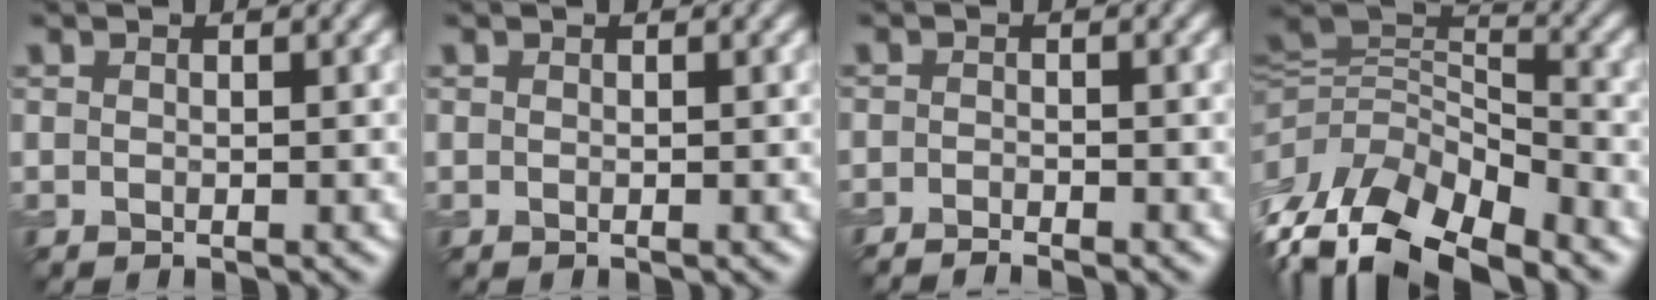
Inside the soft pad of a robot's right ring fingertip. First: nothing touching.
{"total": 0.0}
{"total": 2.2, "force": [-1.9, 0.3, 1.0], "torque": [-0.023, 0.004, -0.037]}
{"total": 12.6, "force": [-7.5, 6.2, 8.0], "torque": [-0.178, 0.009, -0.124]}